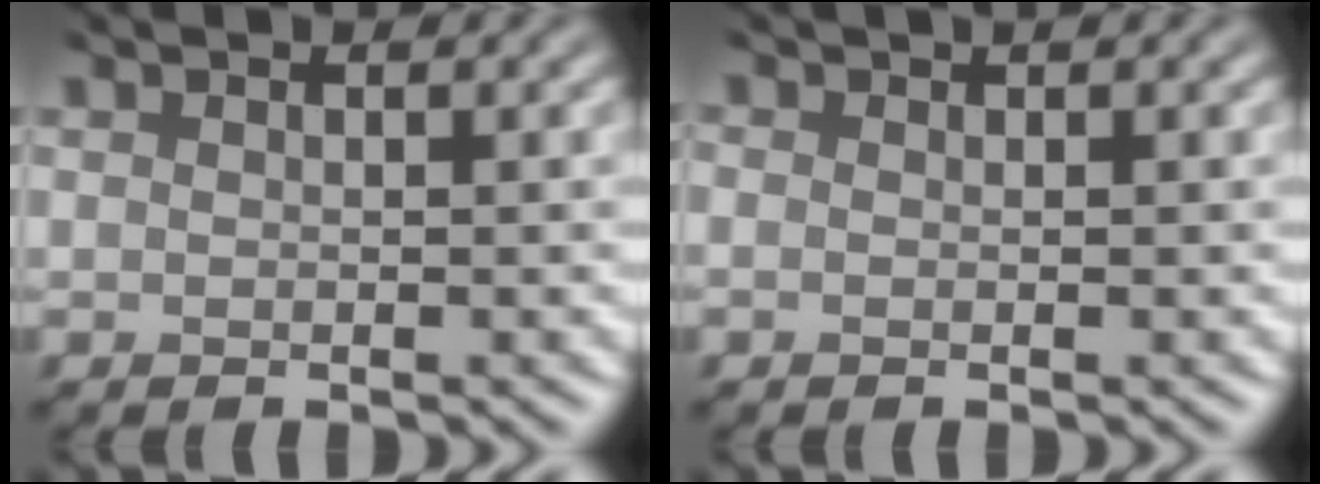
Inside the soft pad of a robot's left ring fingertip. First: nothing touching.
{"total": 0.7, "force": [-0.3, -0.4, -0.5], "torque": [0.003, -0.004, 0.006]}